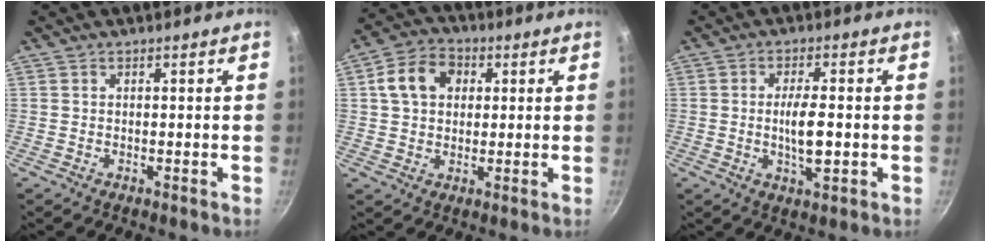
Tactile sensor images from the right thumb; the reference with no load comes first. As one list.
[{"total": 9.4, "force": [2.3, 7.1, 5.8], "torque": [-0.090, 0.012, 0.033]}, {"total": 6.6, "force": [-0.5, 2.3, 6.2], "torque": [-0.107, -0.006, -0.009]}]